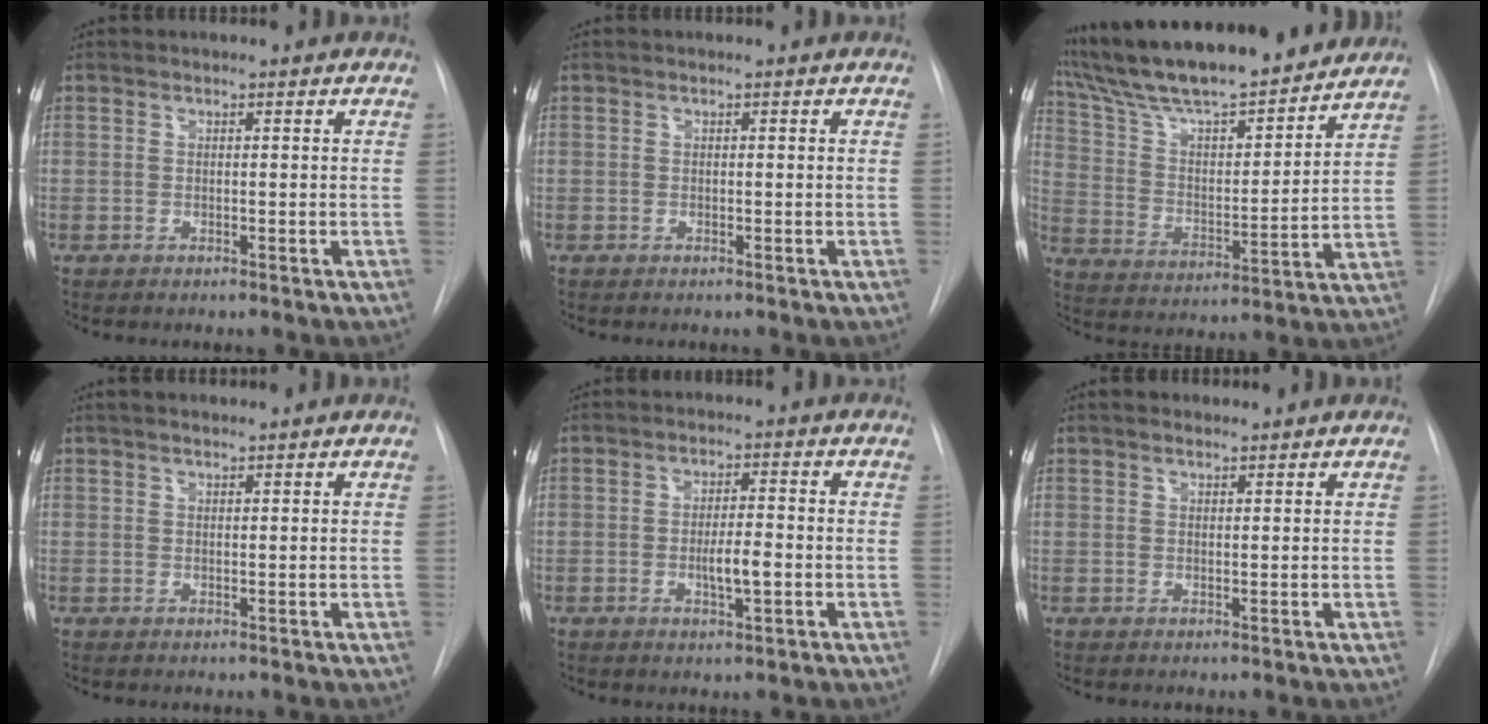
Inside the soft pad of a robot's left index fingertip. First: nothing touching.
{"total": 0.0}
{"total": 21.2, "force": [18.6, 3.0, 9.7], "torque": [-0.173, 0.009, 0.301]}
{"total": 3.0, "force": [2.6, 0.3, 1.5], "torque": [-0.020, 0.021, 0.041]}
{"total": 4.0, "force": [-1.0, 0.9, 3.8], "torque": [-0.065, -0.003, -0.014]}
{"total": 1.8, "force": [1.6, 0.6, 0.6], "torque": [-0.013, 0.012, 0.025]}